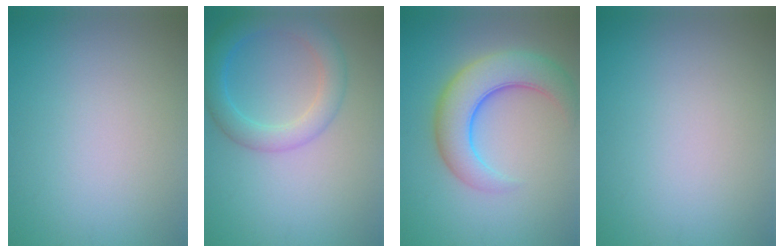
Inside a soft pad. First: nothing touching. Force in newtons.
{"total": 4.5, "press": 4.5, "slide": 0.4}
{"total": 7.1, "press": 7.1, "slide": 0.4}
{"total": 0.0}